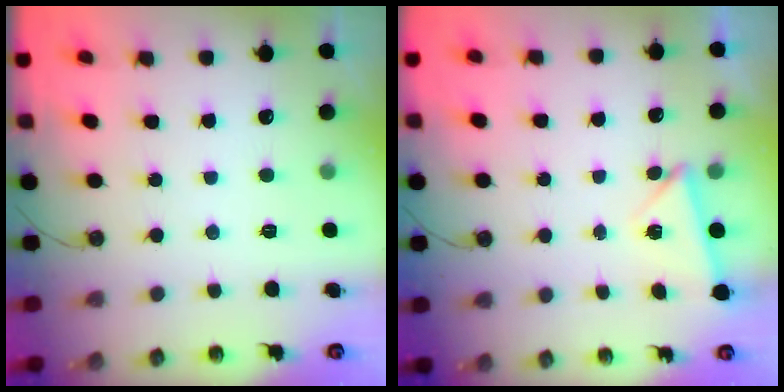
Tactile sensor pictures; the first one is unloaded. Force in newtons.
{"total": 2.3, "press": 2.1, "slide": 1.0}